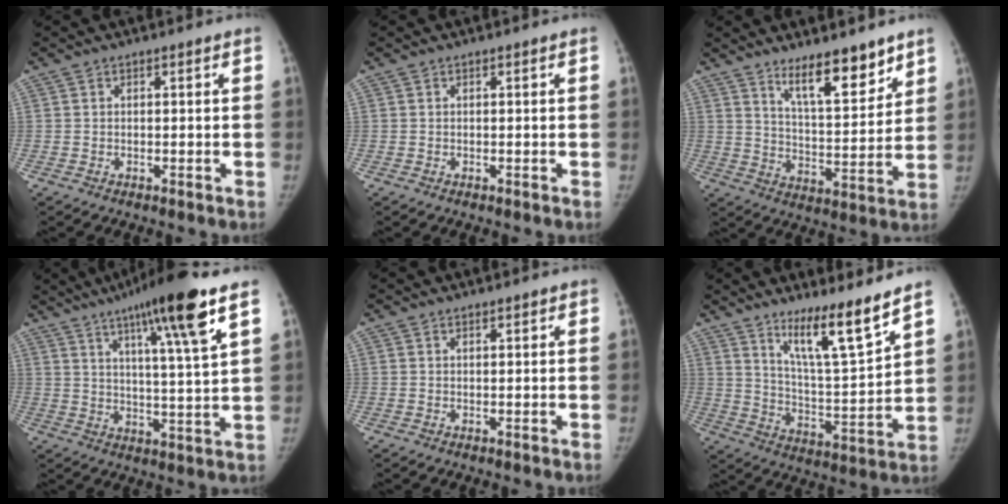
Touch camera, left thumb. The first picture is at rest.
{"total": 0.0}
{"total": 12.3, "force": [8.9, 3.6, 7.8], "torque": [-0.096, -0.071, 0.153]}
{"total": 16.7, "force": [9.6, 1.0, 13.6], "torque": [-0.209, -0.038, 0.147]}
{"total": 0.9, "force": [0.7, 0.3, 0.4], "torque": [-0.005, -0.003, 0.010]}
{"total": 13.1, "force": [9.6, 1.0, 8.9], "torque": [-0.135, -0.081, 0.169]}